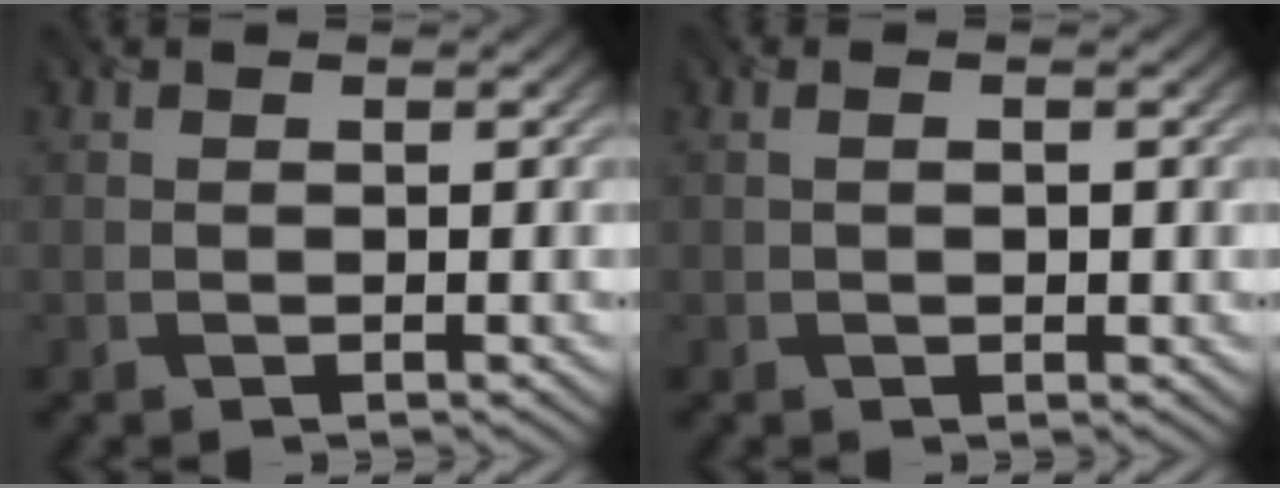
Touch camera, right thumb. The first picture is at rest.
{"total": 1.2, "force": [0.0, 0.6, 1.0], "torque": [-0.019, 0.001, 0.003]}